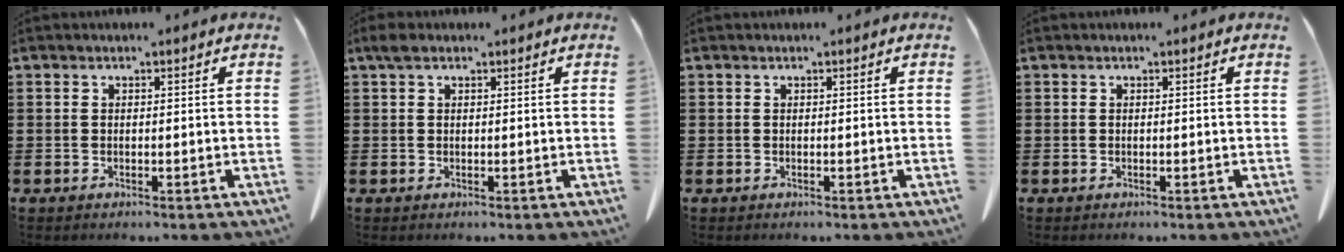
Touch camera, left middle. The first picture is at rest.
{"total": 1.4, "force": [0.6, 0.9, 0.8], "torque": [-0.021, 0.006, 0.011]}
{"total": 0.0}
{"total": 0.0}